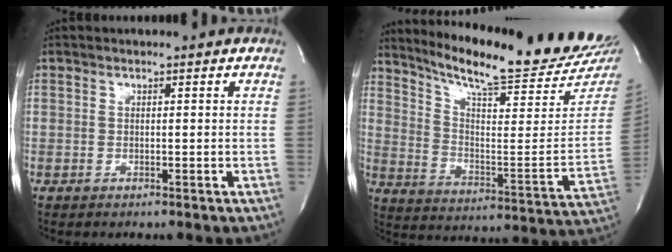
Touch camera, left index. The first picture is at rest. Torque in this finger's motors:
{"motor_torque": [-0.15, -0.26, 0.27, 0.09]}